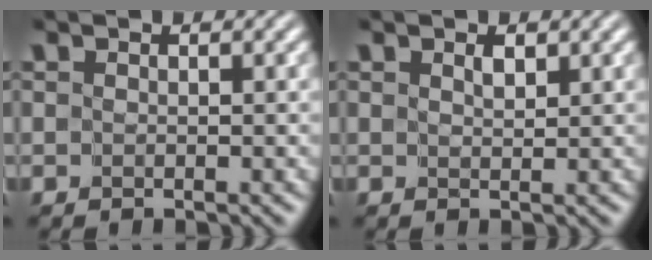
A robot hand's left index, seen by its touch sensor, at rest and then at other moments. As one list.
[{"total": 0.8, "force": [0.6, 0.2, 0.4], "torque": [-0.007, -0.004, 0.013]}]